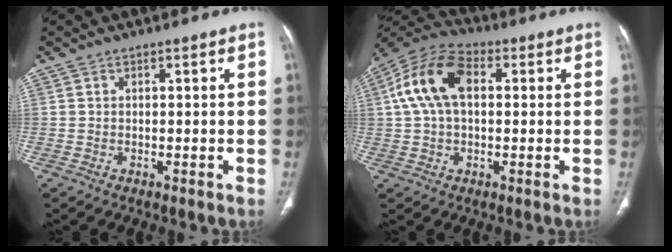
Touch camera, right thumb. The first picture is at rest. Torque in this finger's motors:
{"motor_torque": [0.48, 0.56, 0.72, -0.54, 0.24]}